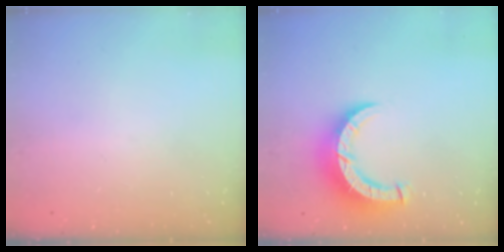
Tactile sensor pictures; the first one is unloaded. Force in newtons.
{"total": 9.4, "press": 9.3, "slide": 1.0}